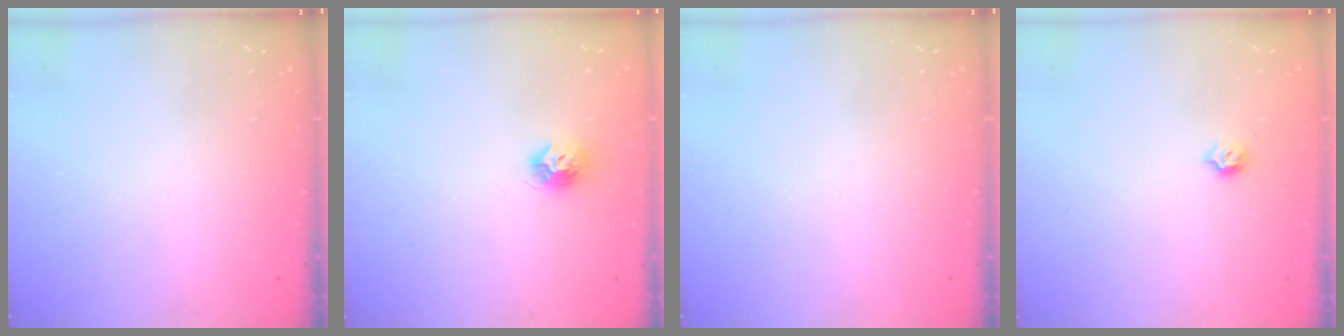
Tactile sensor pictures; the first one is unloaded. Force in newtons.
{"total": 7.6, "press": 7.6, "slide": 0.2}
{"total": 0.0}
{"total": 3.5, "press": 3.5, "slide": 0.6}